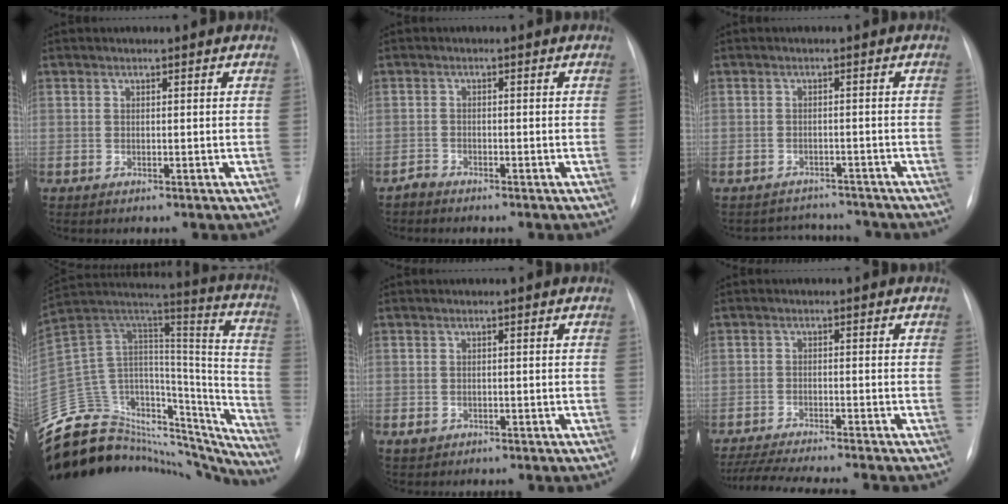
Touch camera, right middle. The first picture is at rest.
{"total": 1.2, "force": [-1.1, 0.2, -0.2], "torque": [0.005, -0.003, -0.024]}
{"total": 5.2, "force": [-4.9, 1.7, -0.7], "torque": [0.010, 0.018, -0.064]}
{"total": 39.6, "force": [-34.4, 13.4, 14.1], "torque": [-0.236, 0.026, -0.484]}
{"total": 1.2, "force": [-0.5, 1.1, 0.3], "torque": [-0.004, 0.003, -0.003]}
{"total": 11.3, "force": [-10.1, -0.3, 5.1], "torque": [-0.071, -0.014, -0.158]}